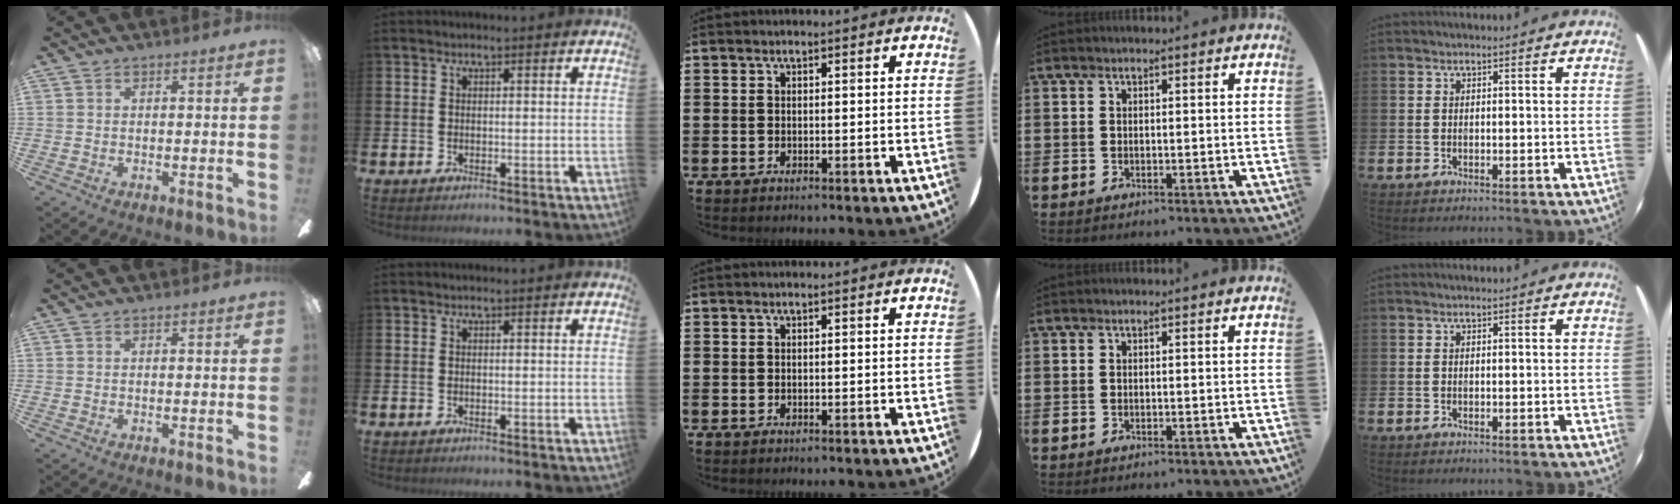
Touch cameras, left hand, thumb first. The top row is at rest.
{}